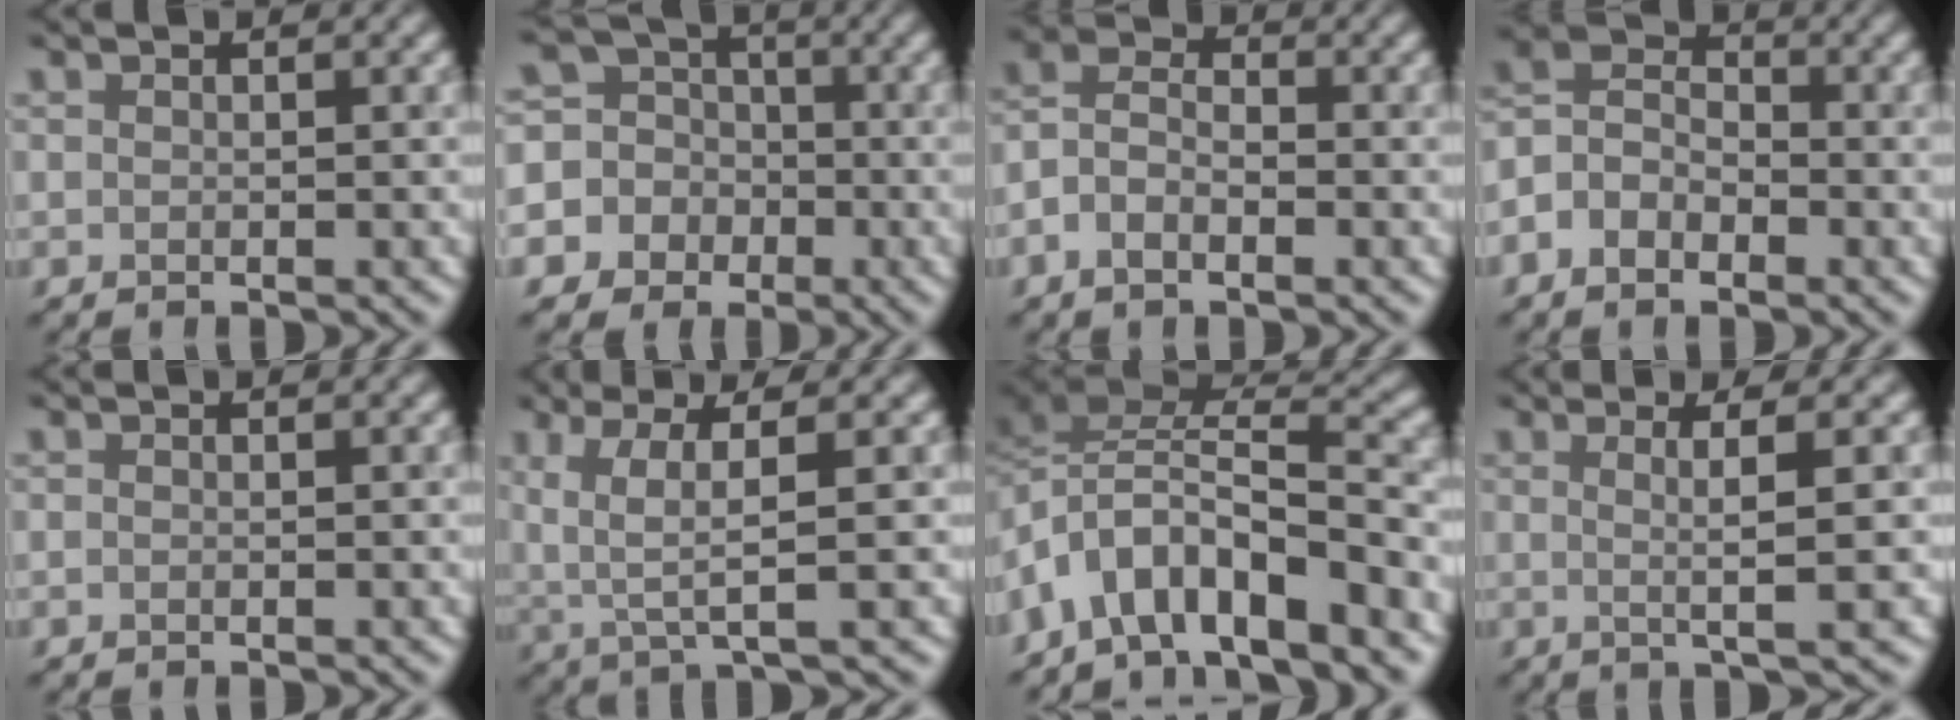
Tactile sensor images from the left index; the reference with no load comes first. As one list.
[{"total": 7.9, "force": [-2.1, 7.5, 1.3], "torque": [-0.044, 0.023, -0.064]}, {"total": 3.6, "force": [-1.7, 2.0, 2.5], "torque": [-0.046, 0.011, -0.041]}, {"total": 5.0, "force": [-2.2, 3.5, 2.9], "torque": [-0.047, 0.013, -0.047]}, {"total": 0.0}, {"total": 4.3, "force": [0.9, 0.9, 4.1], "torque": [-0.086, -0.001, 0.022]}, {"total": 8.0, "force": [-4.1, 3.5, 5.8], "torque": [-0.090, 0.014, -0.080]}, {"total": 3.7, "force": [0.4, 0.6, 3.7], "torque": [-0.059, 0.004, 0.007]}]